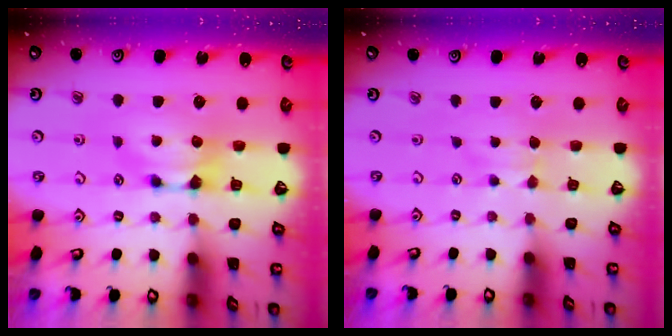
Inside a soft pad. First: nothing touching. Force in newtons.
{"total": 2.2, "press": 2.2, "slide": 0.5}